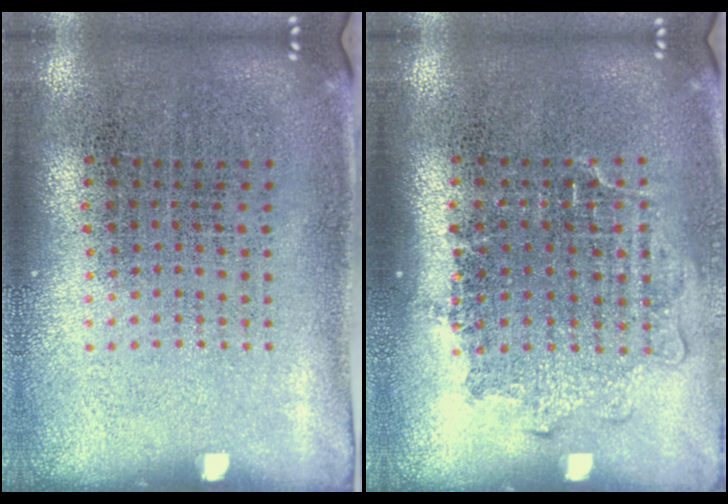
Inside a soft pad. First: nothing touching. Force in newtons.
{"total": 1.2, "press": 1.1, "slide": 0.5}